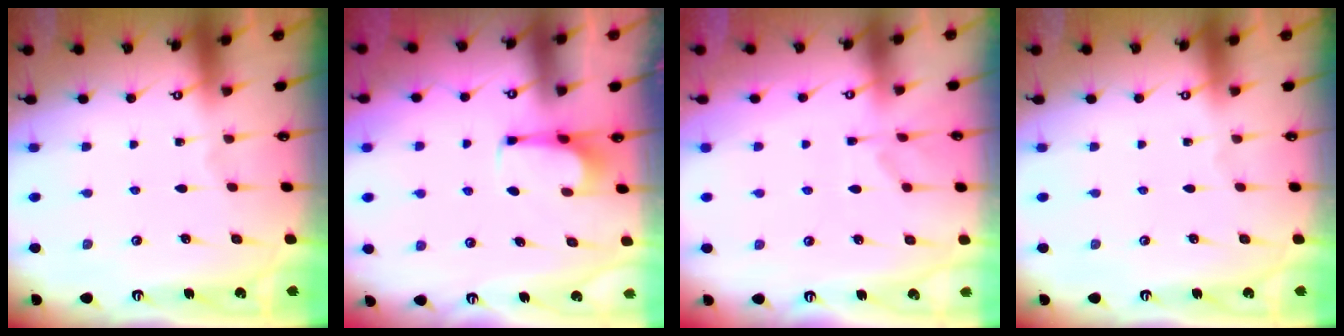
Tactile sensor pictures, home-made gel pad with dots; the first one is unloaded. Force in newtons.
{"total": 1.6, "press": 1.6, "slide": 0.2}
{"total": 4.4, "press": 4.2, "slide": 1.2}
{"total": 0.0}